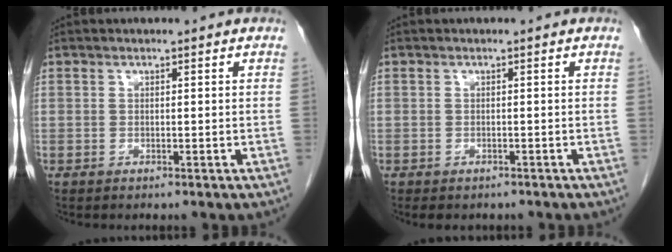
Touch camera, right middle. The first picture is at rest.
{"total": 3.6, "force": [-3.1, 0.8, 1.6], "torque": [-0.019, -0.008, -0.042]}